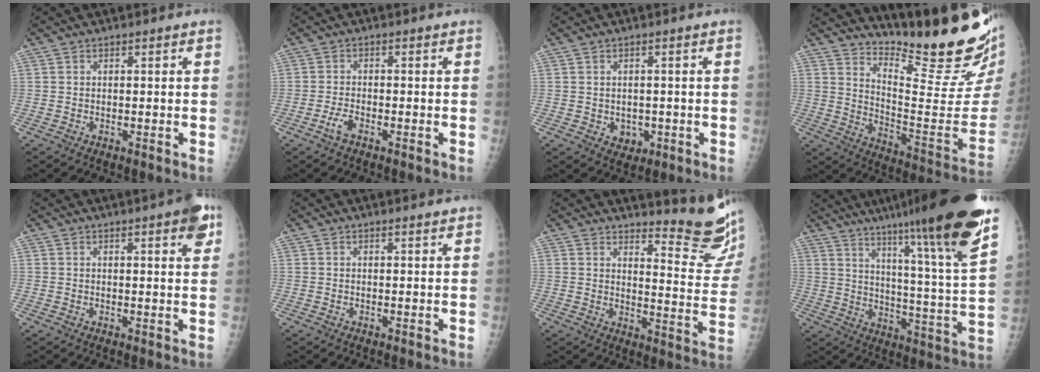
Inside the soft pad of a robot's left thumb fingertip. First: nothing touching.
{"total": 2.3, "force": [-1.5, 0.9, 1.6], "torque": [-0.037, 0.007, -0.031]}
{"total": 3.2, "force": [-0.6, 2.7, 1.5], "torque": [-0.008, 0.000, 0.002]}
{"total": 23.6, "force": [18.8, 4.0, 13.8], "torque": [-0.180, -0.167, 0.269]}
{"total": 5.2, "force": [2.8, 1.1, 4.2], "torque": [-0.043, -0.008, 0.030]}
{"total": 0.9, "force": [0.8, 0.0, 0.3], "torque": [-0.003, -0.004, 0.013]}
{"total": 13.9, "force": [13.0, 1.0, 4.7], "torque": [-0.043, -0.167, 0.156]}
{"total": 25.8, "force": [18.5, 0.7, 18.0], "torque": [-0.256, -0.090, 0.269]}